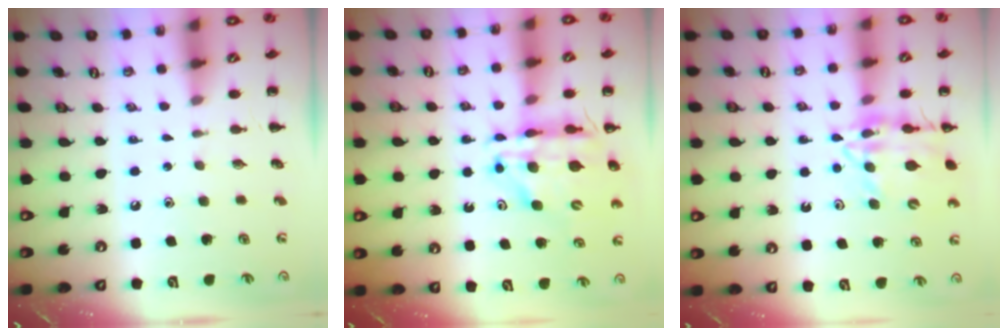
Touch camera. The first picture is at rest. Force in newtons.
{"total": 12.9, "press": 12.2, "slide": 3.9}
{"total": 13.6, "press": 13.2, "slide": 3.0}